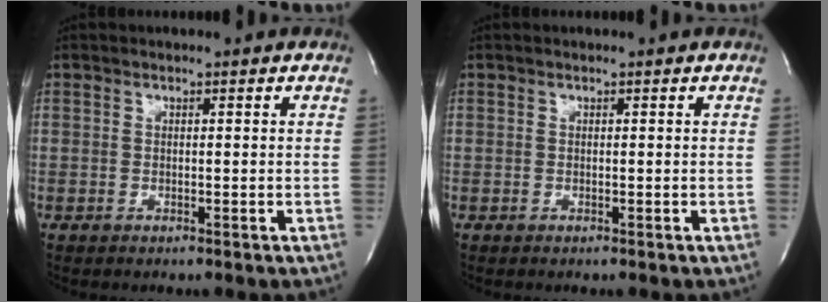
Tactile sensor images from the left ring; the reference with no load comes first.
{"total": 0.0}